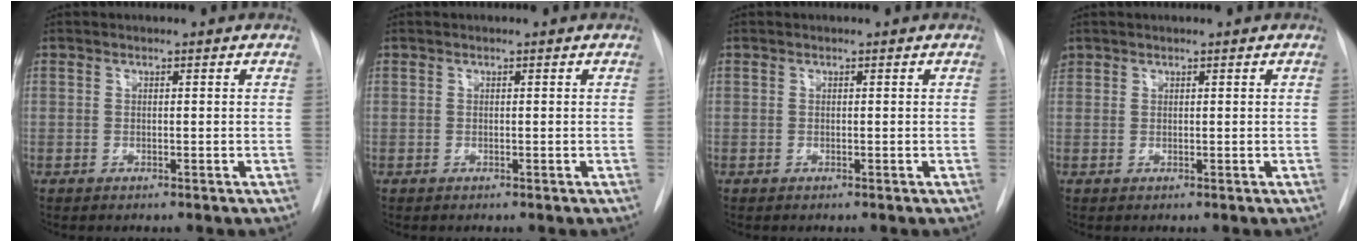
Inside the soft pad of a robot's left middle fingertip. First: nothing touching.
{"total": 0.0}
{"total": 0.0}
{"total": 1.0, "force": [0.7, 0.7, 0.0], "torque": [0.000, 0.014, 0.013]}